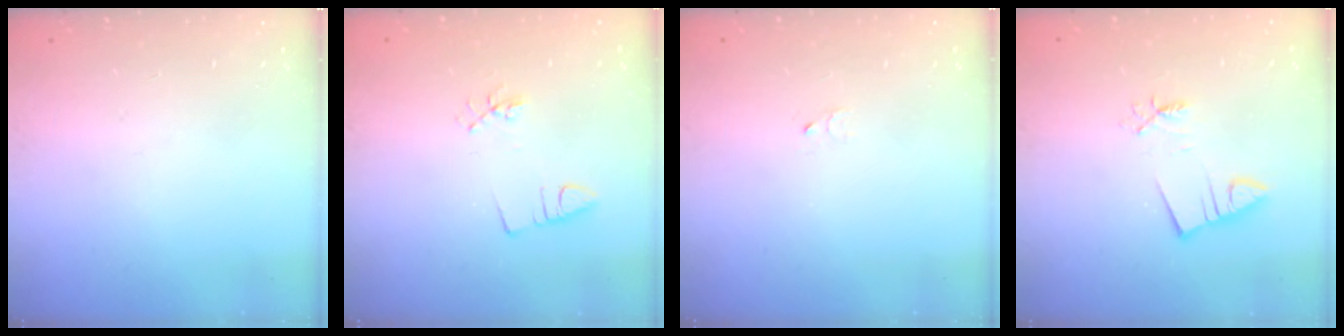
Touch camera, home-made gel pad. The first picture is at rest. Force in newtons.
{"total": 2.6, "press": 2.3, "slide": 1.3}
{"total": 2.4, "press": 2.4, "slide": 0.2}
{"total": 2.7, "press": 2.7, "slide": 0.4}